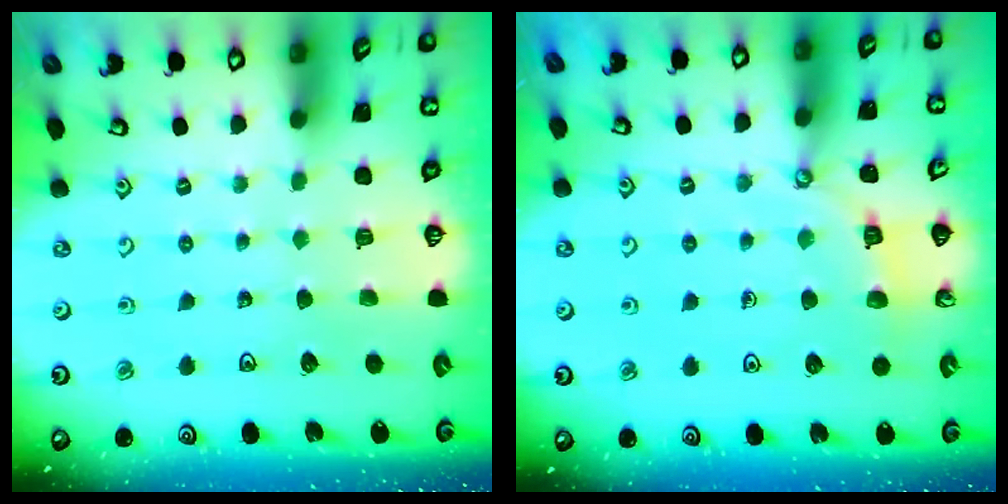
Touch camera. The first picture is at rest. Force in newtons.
{"total": 4.9, "press": 4.9, "slide": 0.4}